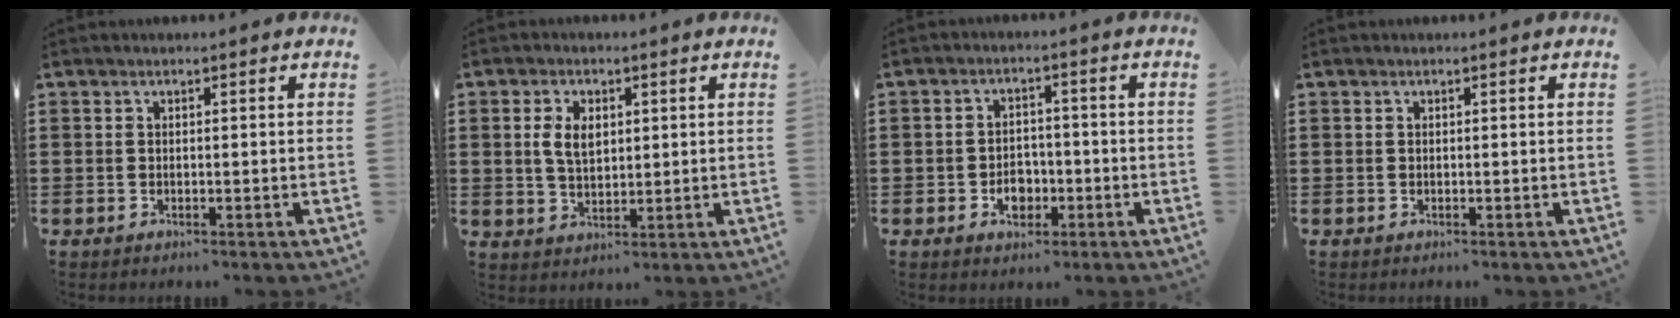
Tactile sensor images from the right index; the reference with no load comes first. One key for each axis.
{"total": 4.5, "fx": 0.9, "fy": 2.7, "fz": 3.5, "tx": -0.074, "ty": 0.005, "tz": 0.010}
{"total": 3.8, "fx": -1.3, "fy": 2.9, "fz": 2.1, "tx": -0.034, "ty": 0.002, "tz": -0.027}
{"total": 0.0}